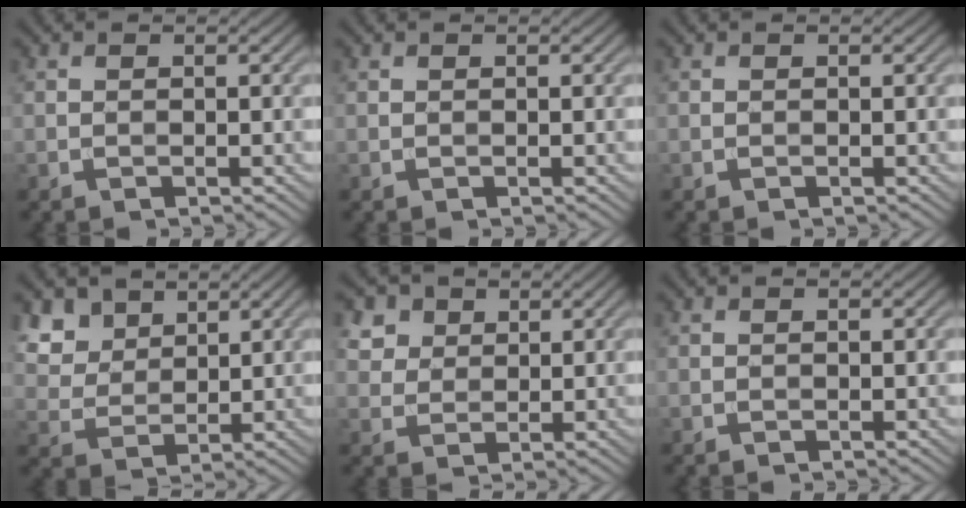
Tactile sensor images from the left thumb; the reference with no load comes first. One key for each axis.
{"total": 0.0}
{"total": 0.0}
{"total": 6.1, "fx": 4.1, "fy": 3.7, "fz": 2.5, "tx": -0.081, "ty": -0.010, "tz": 0.093}
{"total": 4.3, "fx": 2.4, "fy": 3.2, "fz": 1.5, "tx": -0.047, "ty": -0.008, "tz": 0.058}
{"total": 0.0}